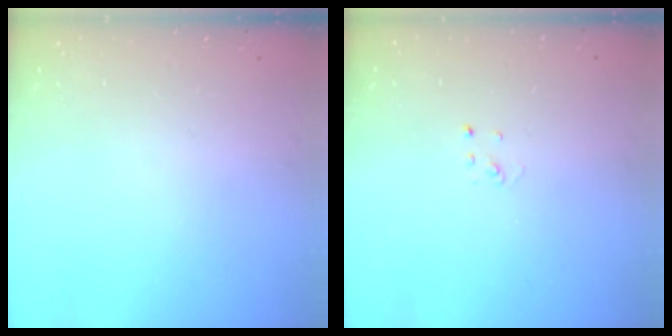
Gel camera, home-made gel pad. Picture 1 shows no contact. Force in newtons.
{"total": 2.0, "press": 2.0, "slide": 0.1}